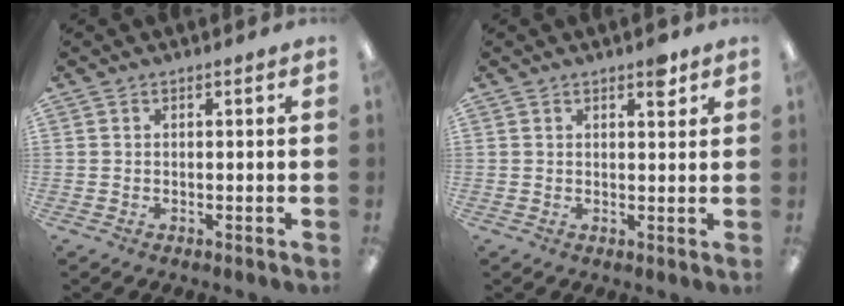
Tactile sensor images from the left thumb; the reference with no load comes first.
{"total": 3.8, "force": [2.6, 1.5, 2.3], "torque": [-0.018, -0.011, 0.038]}